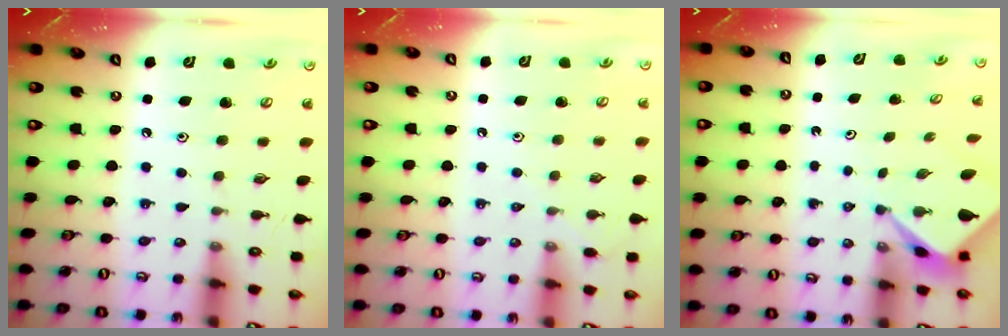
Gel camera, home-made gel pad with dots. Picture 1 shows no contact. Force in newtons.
{"total": 2.9, "press": 2.9, "slide": 0.6}
{"total": 2.1, "press": 2.1, "slide": 0.2}